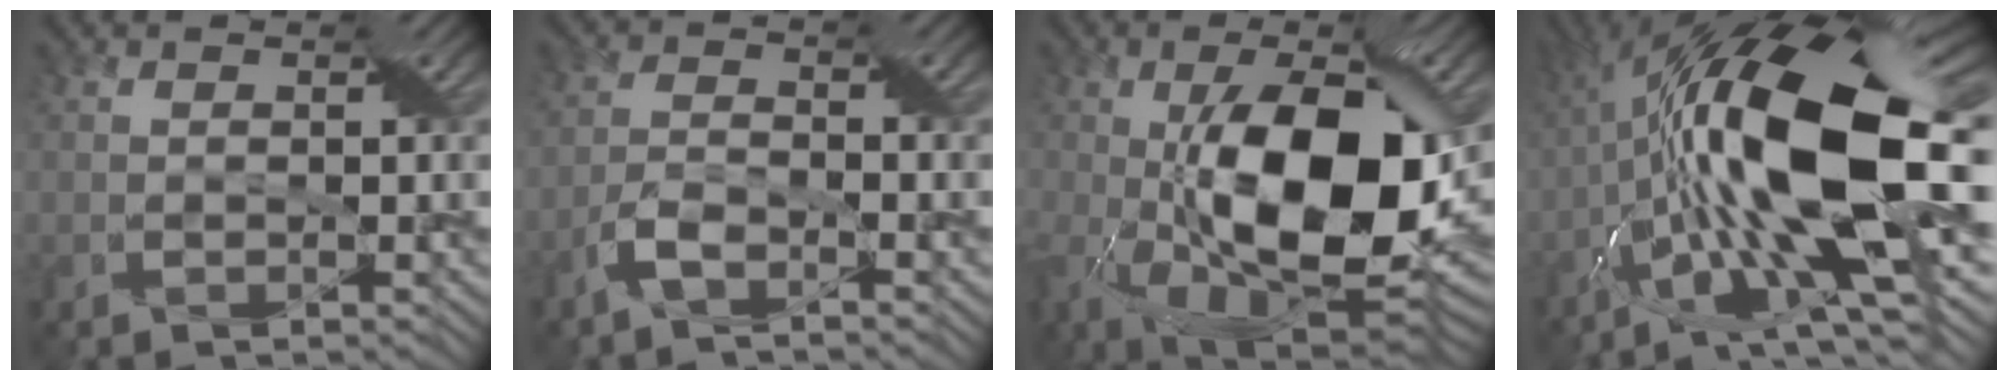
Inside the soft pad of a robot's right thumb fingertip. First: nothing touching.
{"total": 3.5, "force": [-2.4, 1.0, 2.4], "torque": [-0.058, 0.004, -0.057]}
{"total": 17.0, "force": [-1.2, 8.3, 14.8], "torque": [-0.255, -0.025, -0.011]}
{"total": 20.8, "force": [-0.5, 8.0, 19.2], "torque": [-0.361, 0.020, -0.028]}